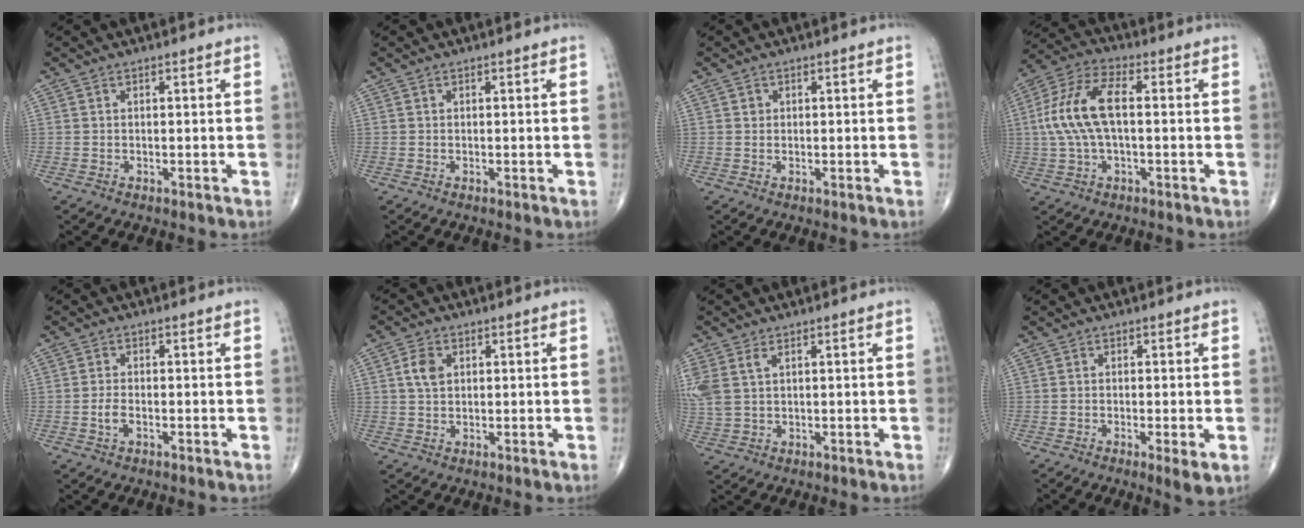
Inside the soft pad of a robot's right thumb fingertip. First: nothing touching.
{"total": 0.0}
{"total": 1.1, "force": [0.3, 1.0, 0.3], "torque": [0.002, 0.001, 0.003]}
{"total": 12.3, "force": [0.5, 5.7, 10.9], "torque": [-0.240, 0.034, 0.006]}
{"total": 2.3, "force": [-0.7, 1.1, 1.9], "torque": [-0.042, 0.005, -0.015]}
{"total": 3.9, "force": [1.0, 2.7, 2.6], "torque": [-0.048, -0.001, 0.018]}
{"total": 6.4, "force": [2.3, 3.7, 4.7], "torque": [-0.132, 0.012, 0.057]}
{"total": 3.5, "force": [-1.0, 0.6, 3.3], "torque": [-0.058, -0.013, -0.019]}